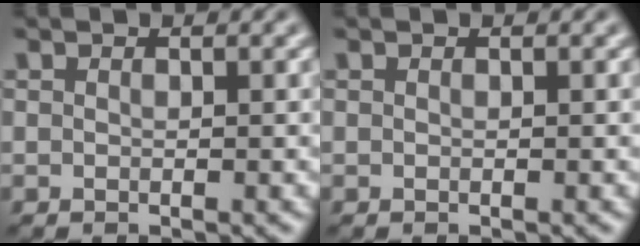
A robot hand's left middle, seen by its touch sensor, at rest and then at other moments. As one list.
[{"total": 0.0}]